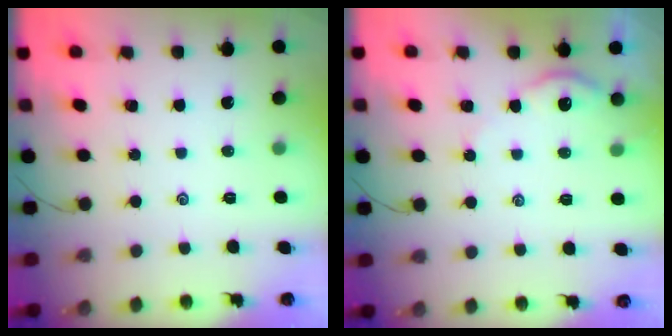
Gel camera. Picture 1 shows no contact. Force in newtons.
{"total": 3.2, "press": 3.2, "slide": 0.3}